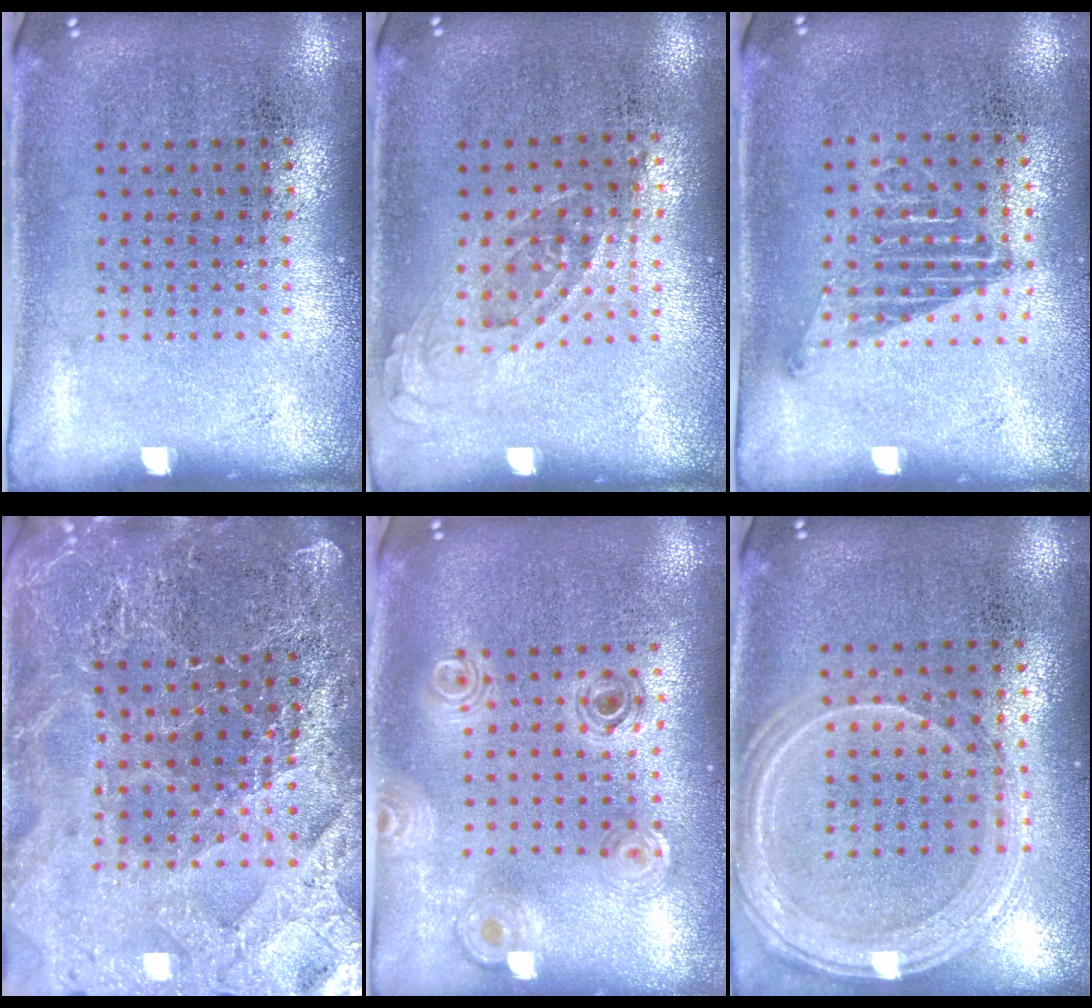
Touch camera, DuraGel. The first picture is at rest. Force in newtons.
{"total": 0.8, "press": 0.8, "slide": 0.3}
{"total": 1.1, "press": 1.0, "slide": 0.5}
{"total": 4.1, "press": 3.9, "slide": 1.1}
{"total": 0.9, "press": 0.9, "slide": 0.2}
{"total": 1.3, "press": 1.3, "slide": 0.1}